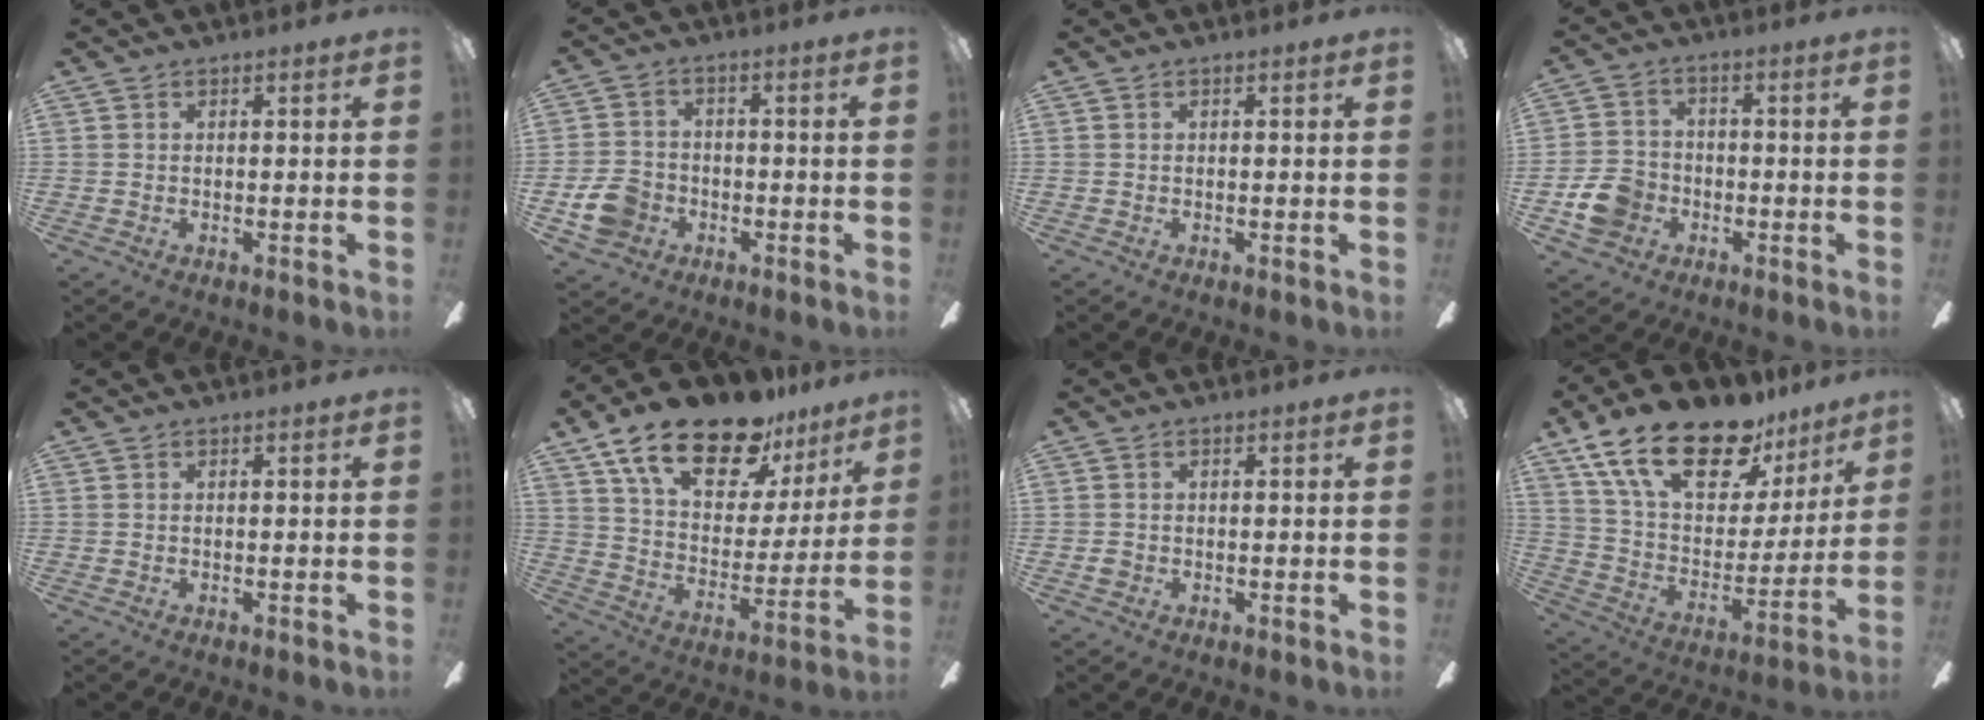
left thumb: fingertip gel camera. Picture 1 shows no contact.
{"total": 8.3, "force": [-3.0, 6.8, 3.8], "torque": [-0.087, 0.022, -0.055]}
{"total": 0.0}
{"total": 8.6, "force": [-3.1, 7.0, 3.7], "torque": [-0.086, 0.026, -0.058]}
{"total": 0.0}
{"total": 21.7, "force": [15.3, 9.5, 12.1], "torque": [-0.214, -0.092, 0.270]}
{"total": 1.1, "force": [-0.1, 1.0, 0.5], "torque": [-0.008, 0.005, -0.004]}
{"total": 24.0, "force": [16.3, 11.1, 13.8], "torque": [-0.249, -0.098, 0.285]}